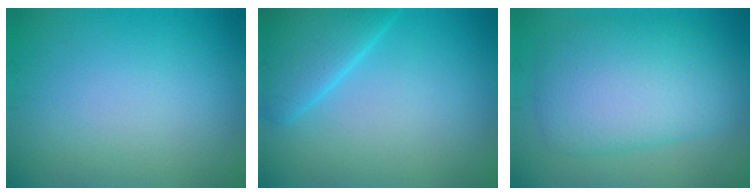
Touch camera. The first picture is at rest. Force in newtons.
{"total": 4.6, "press": 4.6, "slide": 0.3}
{"total": 7.1, "press": 7.1, "slide": 0.3}